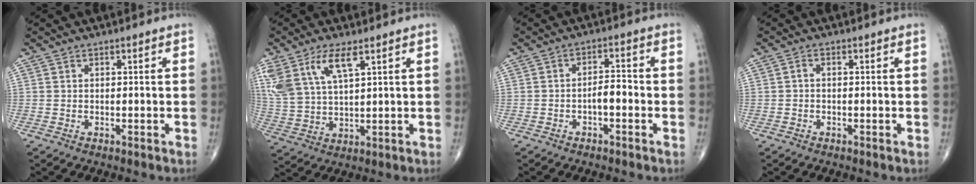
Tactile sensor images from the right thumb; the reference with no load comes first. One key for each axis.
{"total": 11.7, "fx": 6.2, "fy": 4.8, "fz": 8.7, "tx": -0.190, "ty": -0.012, "tz": 0.129}
{"total": 3.6, "fx": -1.2, "fy": 1.6, "fz": 3.0, "tx": -0.040, "ty": 0.020, "tz": -0.023}
{"total": 0.9, "fx": -0.1, "fy": 0.5, "fz": 0.7, "tx": -0.010, "ty": 0.003, "tz": -0.006}